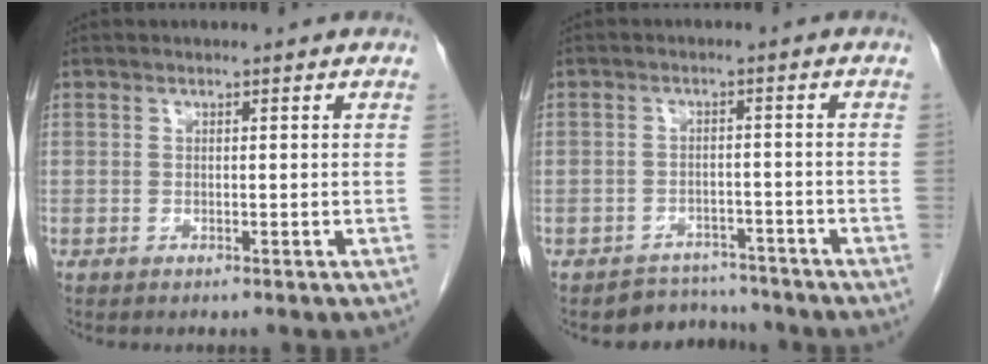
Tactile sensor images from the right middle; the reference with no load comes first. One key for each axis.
{"total": 4.4, "fx": -3.9, "fy": 1.7, "fz": -1.1, "tx": 0.018, "ty": 0.017, "tz": -0.059}